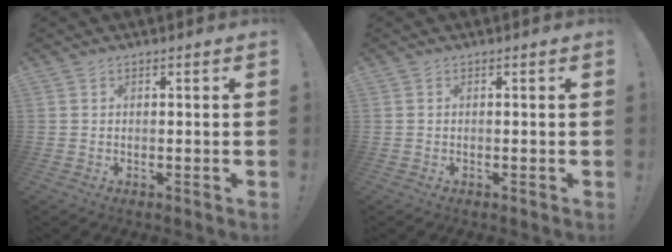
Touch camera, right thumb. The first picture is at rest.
{"total": 0.0}